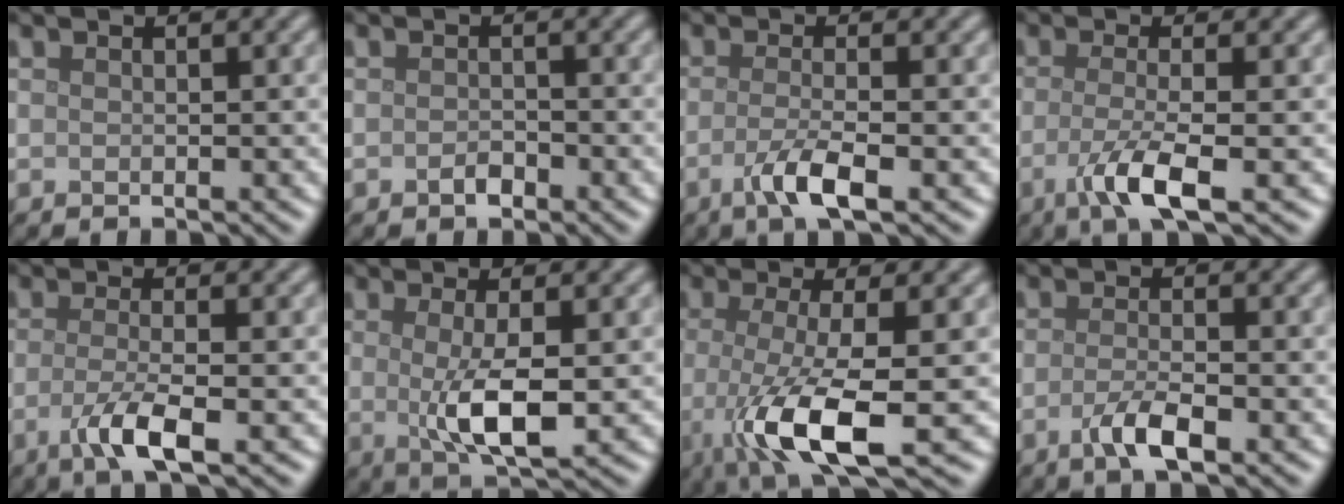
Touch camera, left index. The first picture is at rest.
{"total": 1.2, "force": [-0.6, 0.7, 0.7], "torque": [-0.012, 0.000, -0.012]}
{"total": 3.5, "force": [-1.3, 0.8, 3.1], "torque": [-0.061, 0.000, -0.032]}
{"total": 4.4, "force": [-1.4, 1.0, 4.1], "torque": [-0.076, -0.006, -0.035]}
{"total": 3.9, "force": [-1.3, 0.9, 3.5], "torque": [-0.069, -0.004, -0.032]}
{"total": 4.6, "force": [0.0, 1.1, 4.5], "torque": [-0.087, -0.006, 0.001]}
{"total": 7.8, "force": [-2.1, 1.9, 7.2], "torque": [-0.131, -0.013, -0.047]}
{"total": 3.0, "force": [-1.4, 0.8, 2.5], "torque": [-0.051, 0.001, -0.030]}